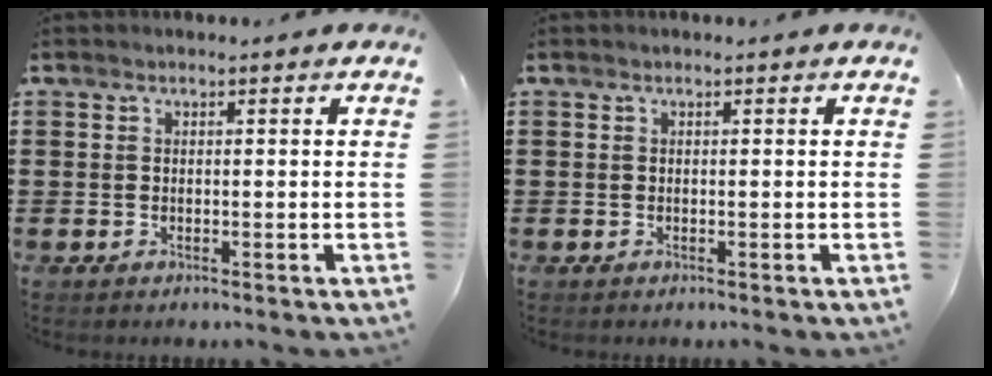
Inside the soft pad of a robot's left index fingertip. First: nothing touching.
{"total": 0.0}